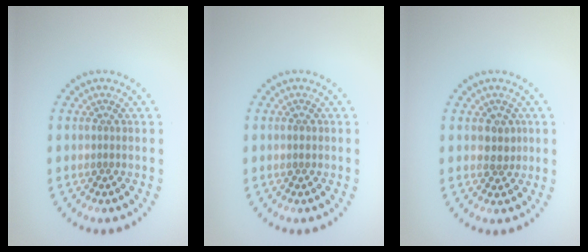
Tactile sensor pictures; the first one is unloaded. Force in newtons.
{"total": 0.7, "press": 0.7, "slide": 0.0}
{"total": 2.0, "press": 1.8, "slide": 0.8}